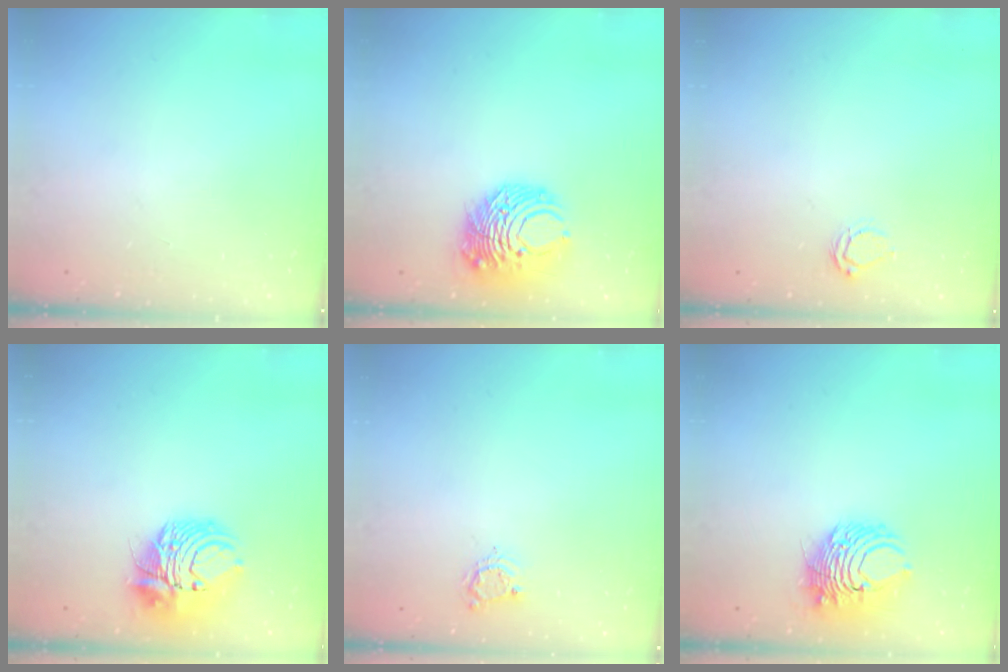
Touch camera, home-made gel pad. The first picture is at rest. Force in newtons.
{"total": 10.4, "press": 10.4, "slide": 0.6}
{"total": 4.9, "press": 4.9, "slide": 0.3}
{"total": 11.5, "press": 11.3, "slide": 1.6}
{"total": 5.4, "press": 5.4, "slide": 0.3}
{"total": 8.7, "press": 8.6, "slide": 1.2}